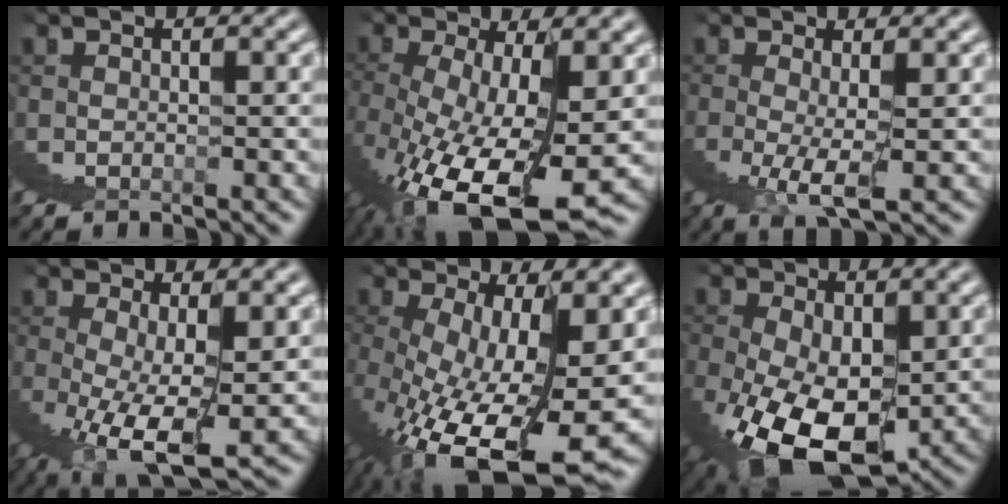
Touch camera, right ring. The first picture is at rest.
{"total": 7.7, "force": [-0.9, 2.5, 7.2], "torque": [-0.134, -0.018, 0.005]}
{"total": 2.8, "force": [0.8, -1.2, 2.4], "torque": [-0.031, 0.008, 0.011]}
{"total": 4.9, "force": [-0.1, 0.6, 4.9], "torque": [-0.073, 0.009, 0.000]}
{"total": 8.0, "force": [-0.2, 2.0, 7.8], "torque": [-0.144, -0.019, 0.018]}
{"total": 9.3, "force": [-3.2, 5.3, 7.0], "torque": [-0.127, -0.049, -0.025]}